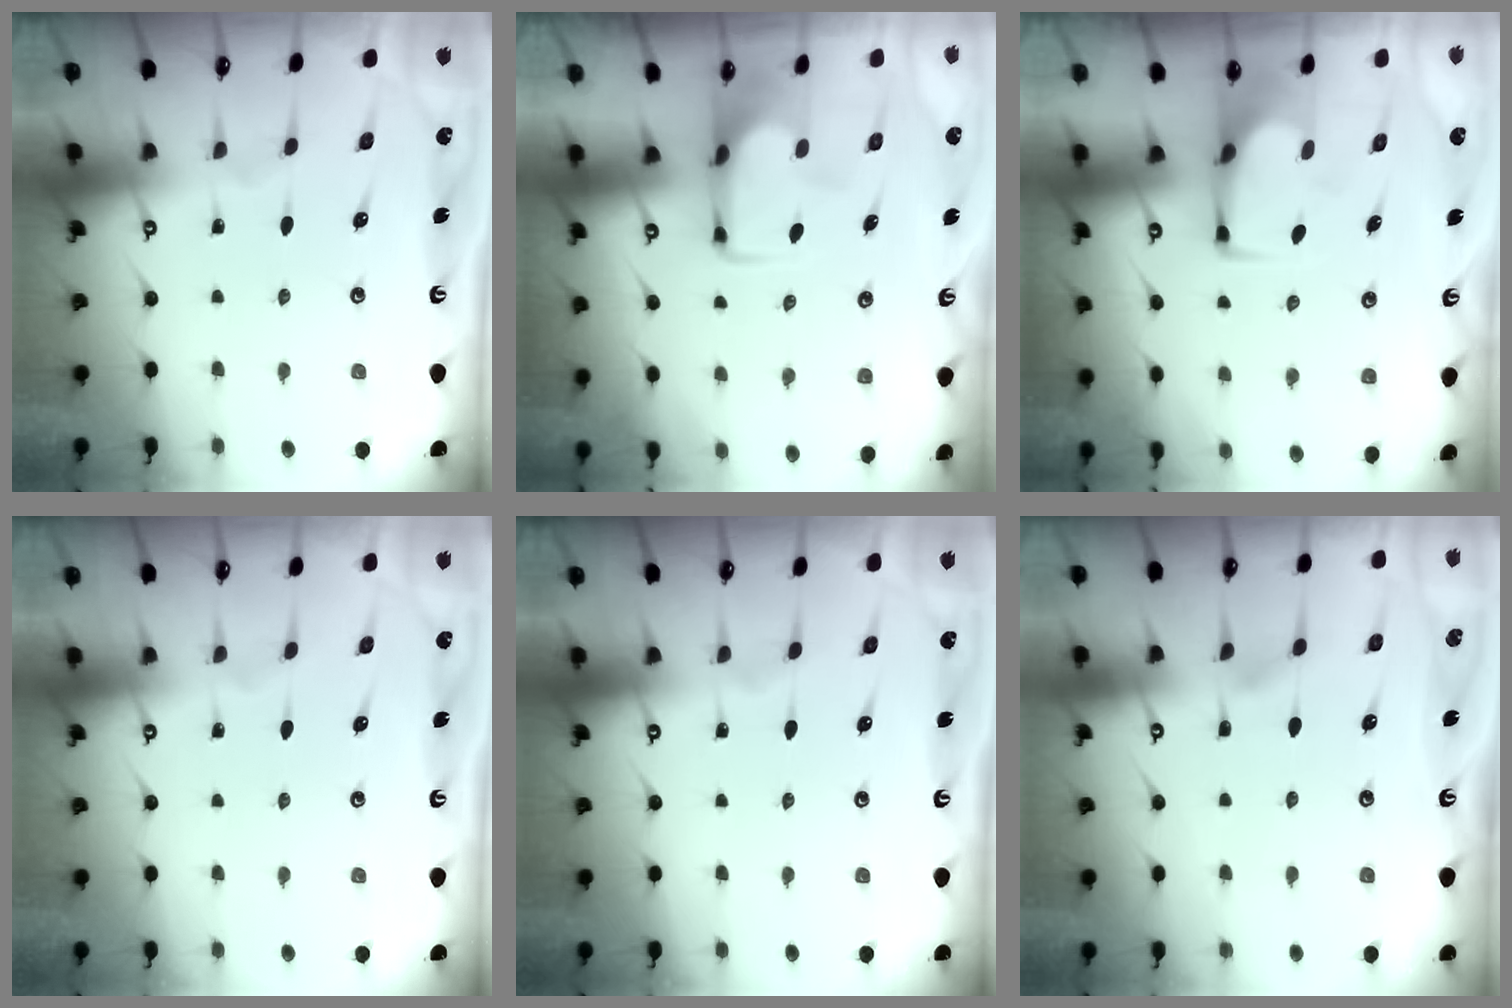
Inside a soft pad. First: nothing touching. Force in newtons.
{"total": 2.2, "press": 2.1, "slide": 0.8}
{"total": 0.8, "press": 0.7, "slide": 0.4}
{"total": 0.0}
{"total": 0.0}
{"total": 3.5, "press": 3.4, "slide": 0.4}